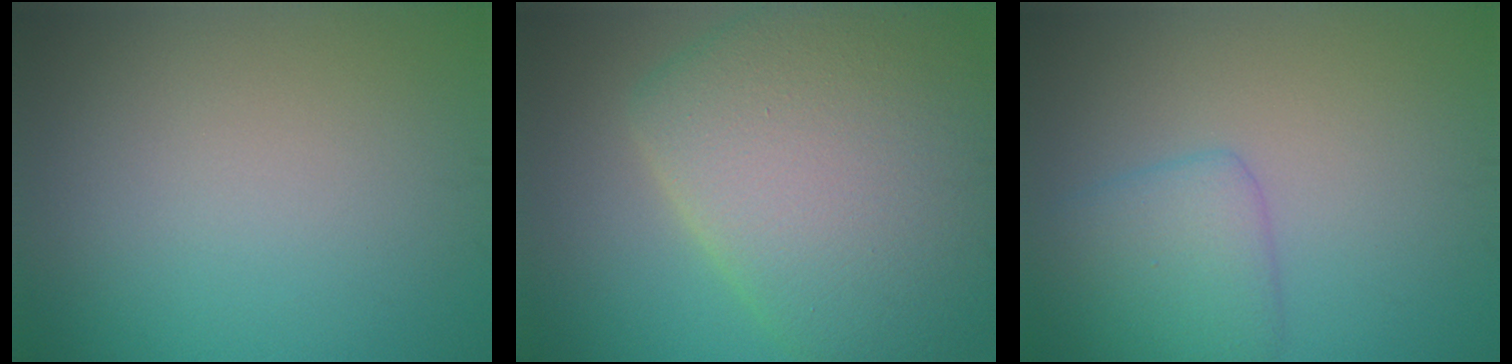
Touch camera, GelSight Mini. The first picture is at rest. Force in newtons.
{"total": 12.7, "press": 12.7, "slide": 0.6}
{"total": 3.5, "press": 3.5, "slide": 0.2}